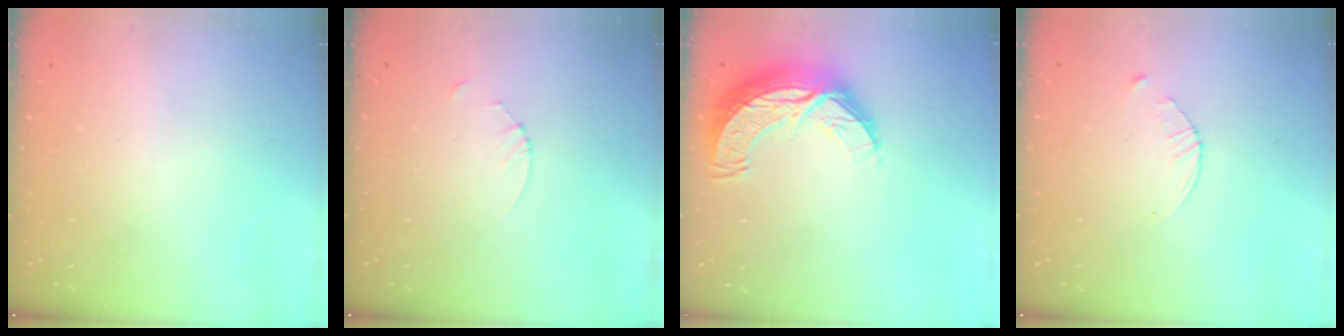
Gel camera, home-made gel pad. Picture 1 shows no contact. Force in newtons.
{"total": 2.7, "press": 2.7, "slide": 0.3}
{"total": 10.2, "press": 10.2, "slide": 0.6}
{"total": 2.9, "press": 2.9, "slide": 0.4}